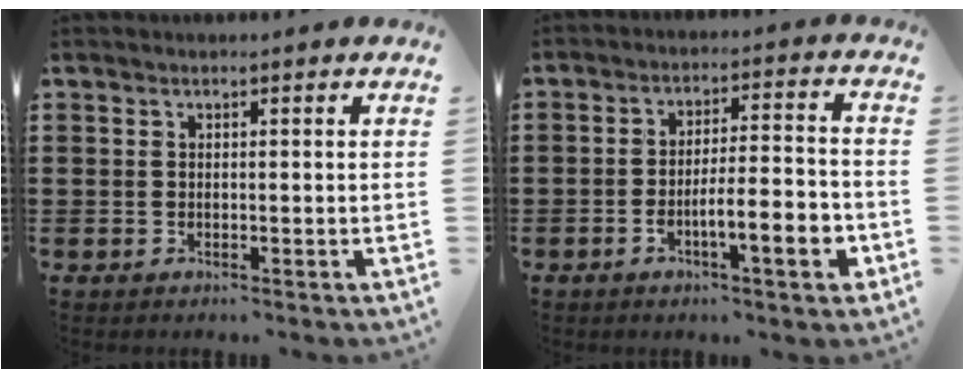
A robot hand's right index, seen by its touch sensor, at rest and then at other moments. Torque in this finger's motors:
{"motor_torque": [0.85, -0.31, 0.49, 0.15]}